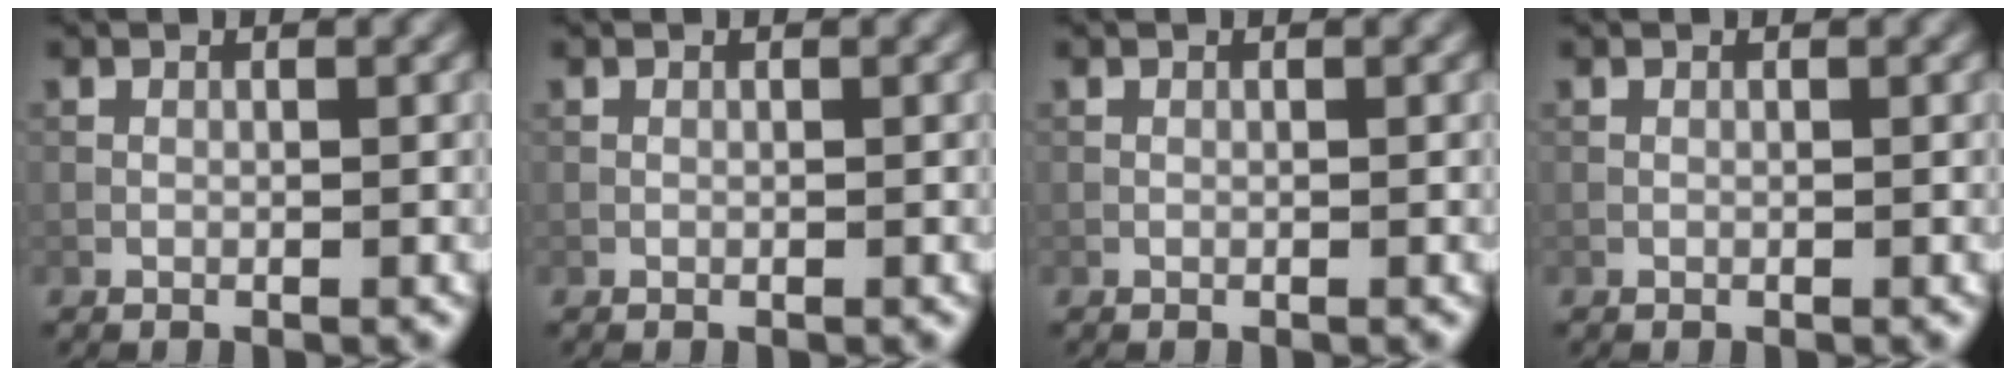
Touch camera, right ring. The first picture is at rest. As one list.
[{"total": 0.0}, {"total": 0.0}, {"total": 0.0}]